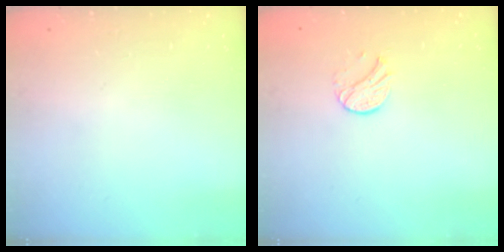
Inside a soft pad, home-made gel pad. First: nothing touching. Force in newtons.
{"total": 7.5, "press": 7.5, "slide": 0.8}